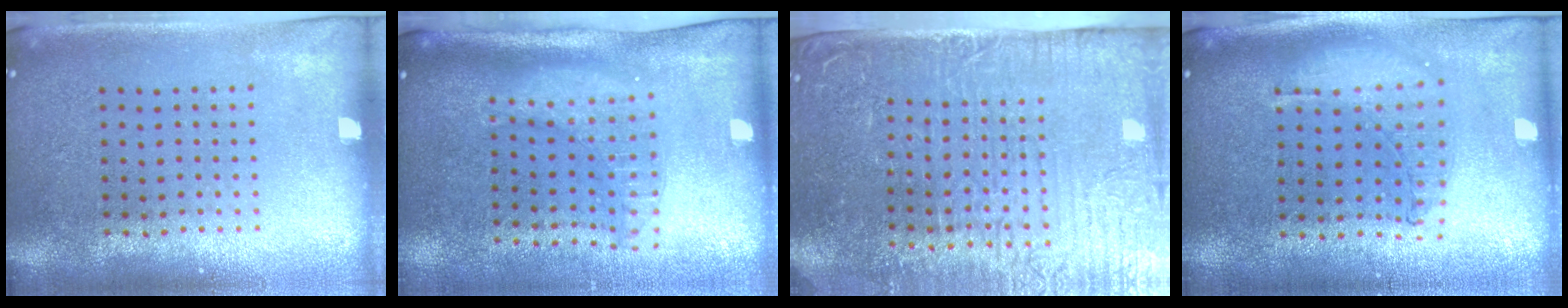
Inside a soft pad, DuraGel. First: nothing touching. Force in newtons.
{"total": 2.0, "press": 1.6, "slide": 1.3}
{"total": 5.2, "press": 4.5, "slide": 2.7}
{"total": 1.0, "press": 0.9, "slide": 0.3}